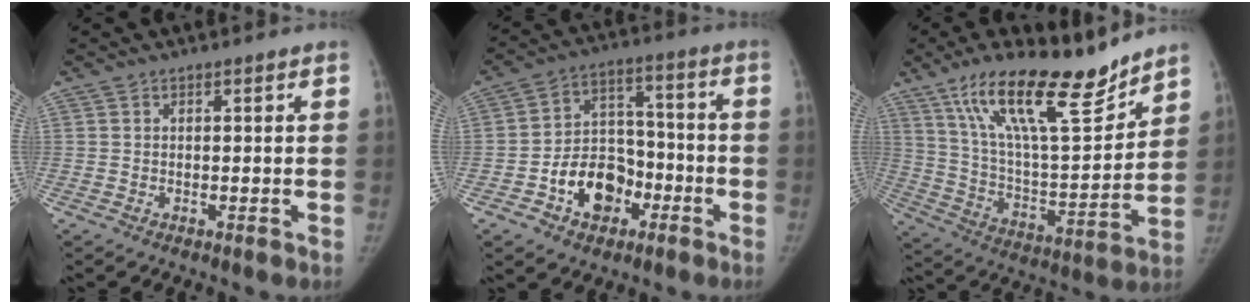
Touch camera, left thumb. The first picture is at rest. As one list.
[{"total": 12.4, "force": [-5.3, 9.0, 6.7], "torque": [-0.068, 0.049, -0.088]}, {"total": 22.3, "force": [16.0, 6.1, 14.2], "torque": [-0.209, -0.075, 0.281]}]